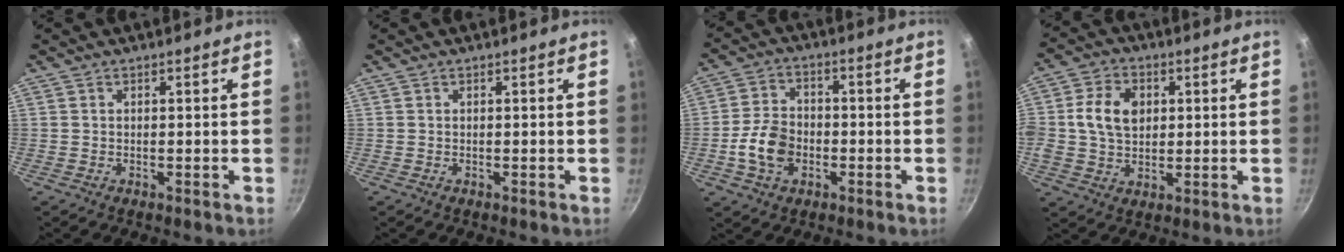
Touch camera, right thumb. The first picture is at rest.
{"total": 0.0}
{"total": 8.9, "force": [-2.4, 6.4, 5.7], "torque": [-0.091, 0.021, -0.051]}
{"total": 9.9, "force": [1.6, 7.3, 6.5], "torque": [-0.105, 0.009, 0.020]}